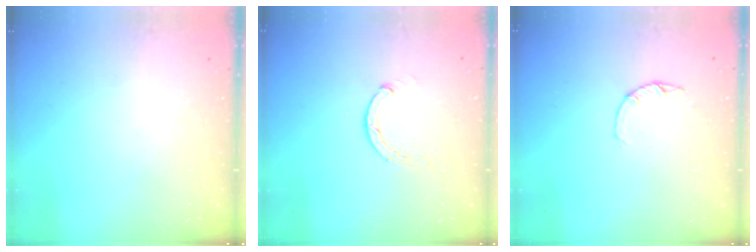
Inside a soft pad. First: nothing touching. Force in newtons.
{"total": 2.8, "press": 2.8, "slide": 0.5}
{"total": 2.2, "press": 2.2, "slide": 0.4}